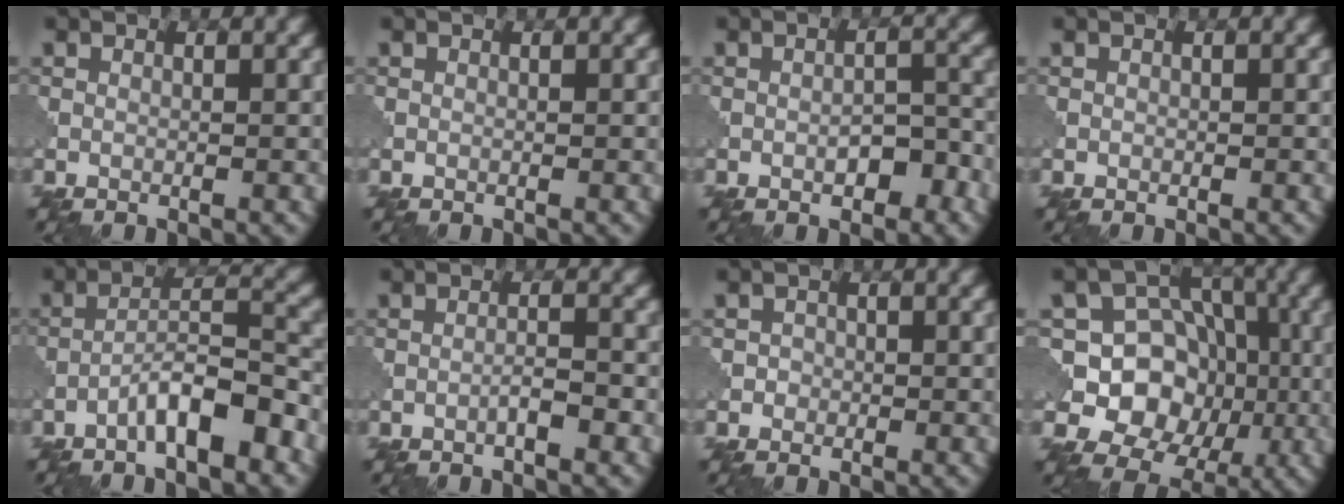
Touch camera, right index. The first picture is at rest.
{"total": 0.0}
{"total": 3.1, "force": [-1.4, 1.3, 2.4], "torque": [-0.033, 0.007, -0.021]}
{"total": 0.0}
{"total": 5.5, "force": [-3.3, 1.1, 4.3], "torque": [-0.070, 0.017, -0.062]}
{"total": 1.6, "force": [-0.9, 0.2, 1.4], "torque": [-0.024, 0.006, -0.018]}
{"total": 0.9, "force": [-0.2, 0.9, 0.1], "torque": [0.010, -0.001, -0.006]}
{"total": 9.8, "force": [-1.2, 8.2, 5.2], "torque": [-0.066, 0.002, -0.047]}